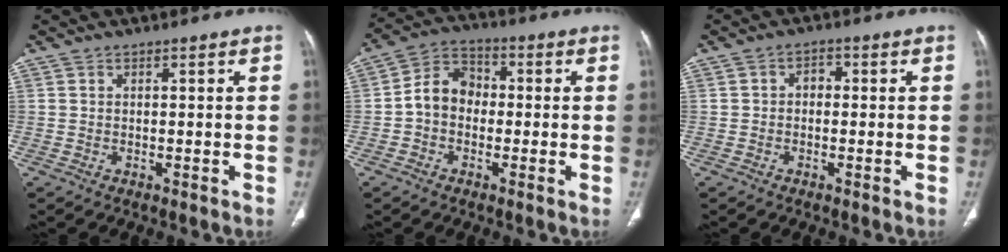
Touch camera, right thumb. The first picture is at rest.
{"total": 7.8, "force": [-0.9, 6.3, 4.5], "torque": [-0.060, 0.029, -0.033]}
{"total": 2.2, "force": [-0.2, 1.7, 1.4], "torque": [-0.010, 0.010, -0.011]}